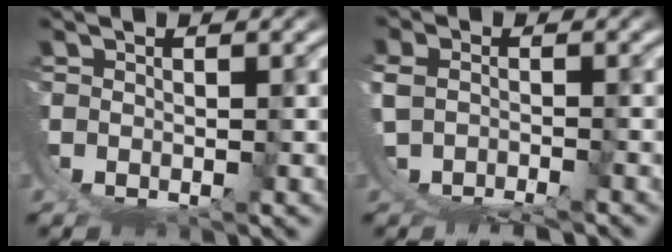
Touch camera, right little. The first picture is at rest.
{"total": 3.5, "force": [-3.0, 1.2, 1.3], "torque": [-0.027, -0.024, -0.041]}